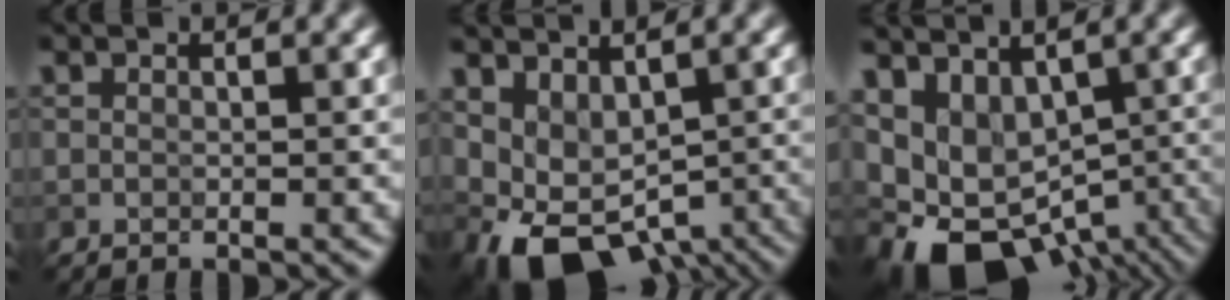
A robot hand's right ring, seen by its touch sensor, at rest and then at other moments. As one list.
[{"total": 8.4, "force": [-4.2, 5.0, 5.3], "torque": [-0.091, -0.023, -0.026]}, {"total": 10.1, "force": [-4.0, 6.2, 6.9], "torque": [-0.121, -0.018, -0.029]}]